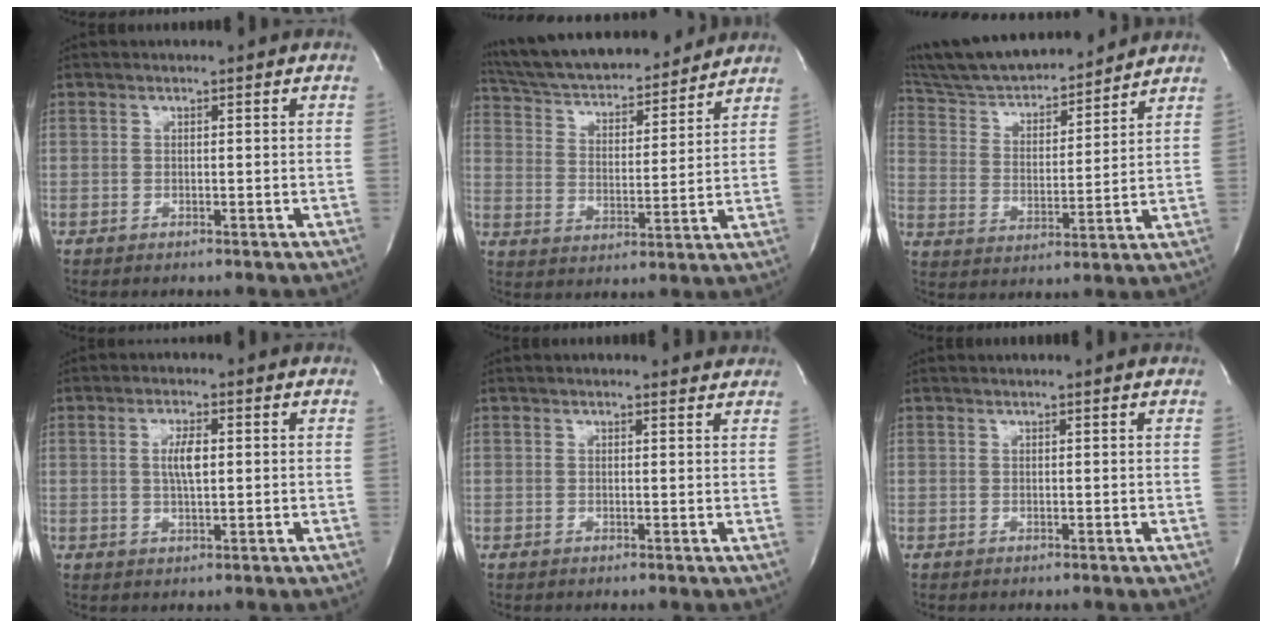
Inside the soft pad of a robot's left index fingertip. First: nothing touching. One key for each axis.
{"total": 20.8, "fx": 18.9, "fy": 4.5, "fz": 7.4, "tx": -0.137, "ty": 0.021, "tz": 0.292}
{"total": 18.6, "fx": 17.1, "fy": 3.2, "fz": 6.7, "tx": -0.117, "ty": 0.019, "tz": 0.283}
{"total": 3.7, "fx": 0.5, "fy": 0.9, "fz": 3.5, "tx": -0.070, "ty": 0.001, "tz": 0.009}
{"total": 2.5, "fx": 2.5, "fy": 0.6, "fz": 0.2, "tx": -0.006, "ty": 0.001, "tz": 0.016}
{"total": 1.4, "fx": 1.3, "fy": -0.1, "fz": 0.5, "tx": -0.012, "ty": 0.011, "tz": 0.017}